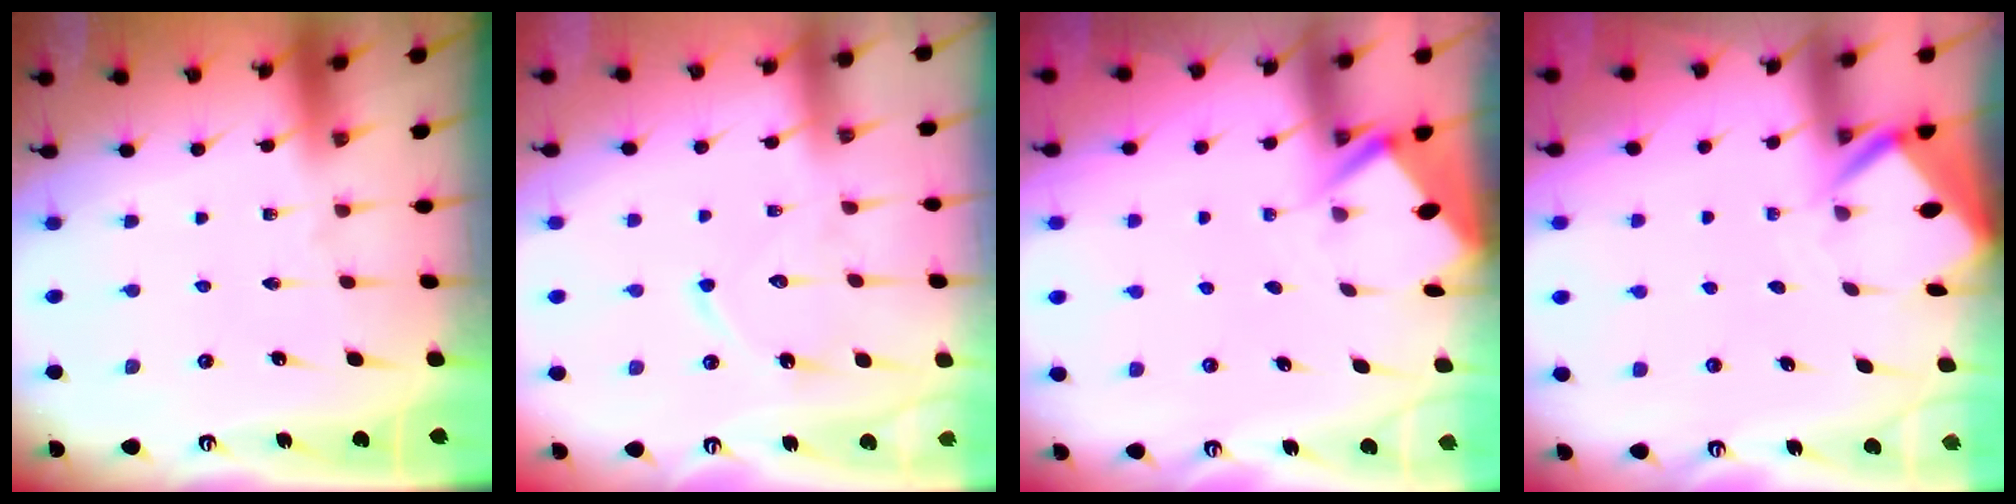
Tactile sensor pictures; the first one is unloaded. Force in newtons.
{"total": 9.1, "press": 9.1, "slide": 0.6}
{"total": 2.8, "press": 2.8, "slide": 0.4}
{"total": 3.4, "press": 3.4, "slide": 0.3}